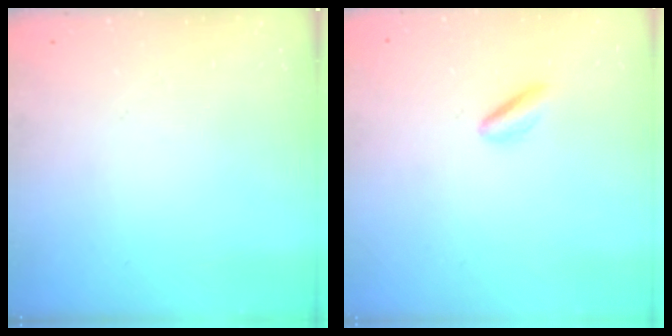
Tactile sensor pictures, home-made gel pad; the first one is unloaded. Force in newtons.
{"total": 2.7, "press": 2.6, "slide": 0.7}